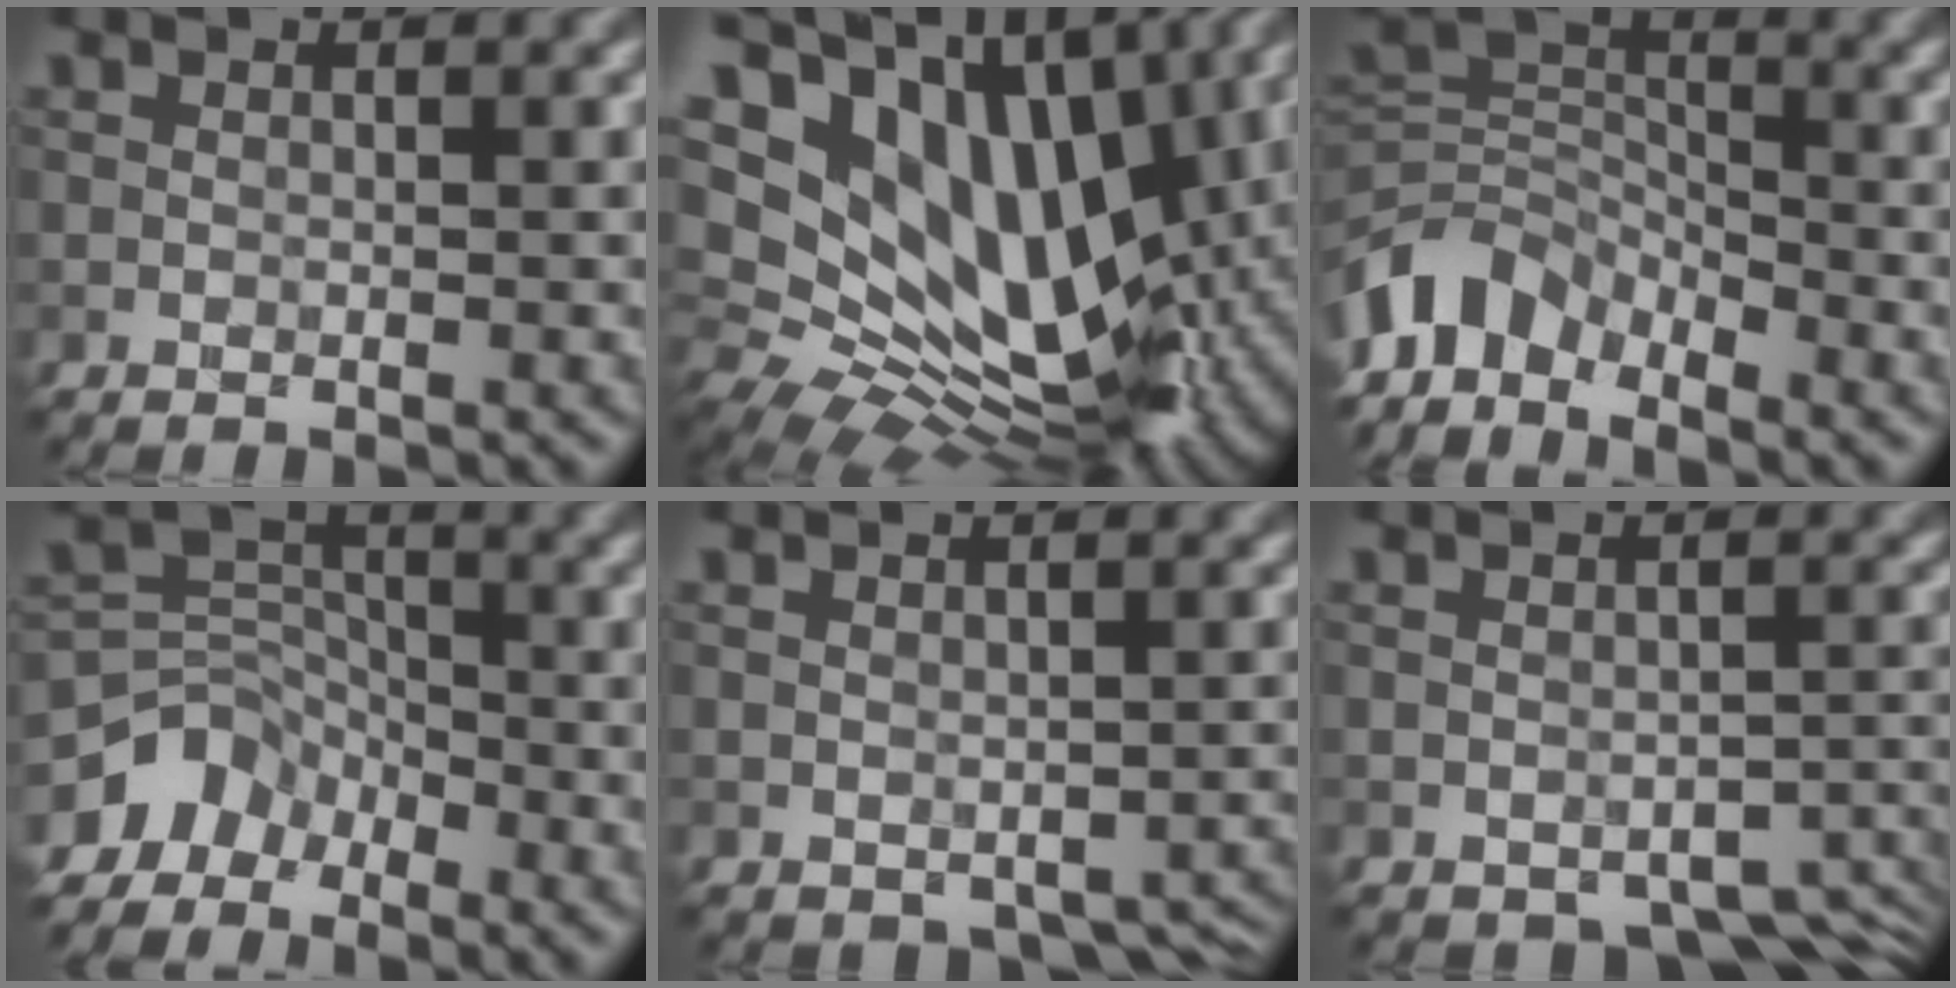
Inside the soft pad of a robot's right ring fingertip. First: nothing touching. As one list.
[{"total": 19.0, "force": [5.8, 11.9, 13.6], "torque": [-0.233, 0.011, 0.121]}, {"total": 6.1, "force": [-4.2, 3.6, 2.6], "torque": [-0.046, 0.002, -0.090]}, {"total": 4.2, "force": [-3.0, 2.7, 1.2], "torque": [-0.014, 0.003, -0.063]}, {"total": 4.2, "force": [-1.7, 2.9, 2.4], "torque": [-0.019, -0.017, -0.007]}, {"total": 5.5, "force": [-3.6, 3.0, 3.0], "torque": [-0.026, -0.015, -0.035]}]